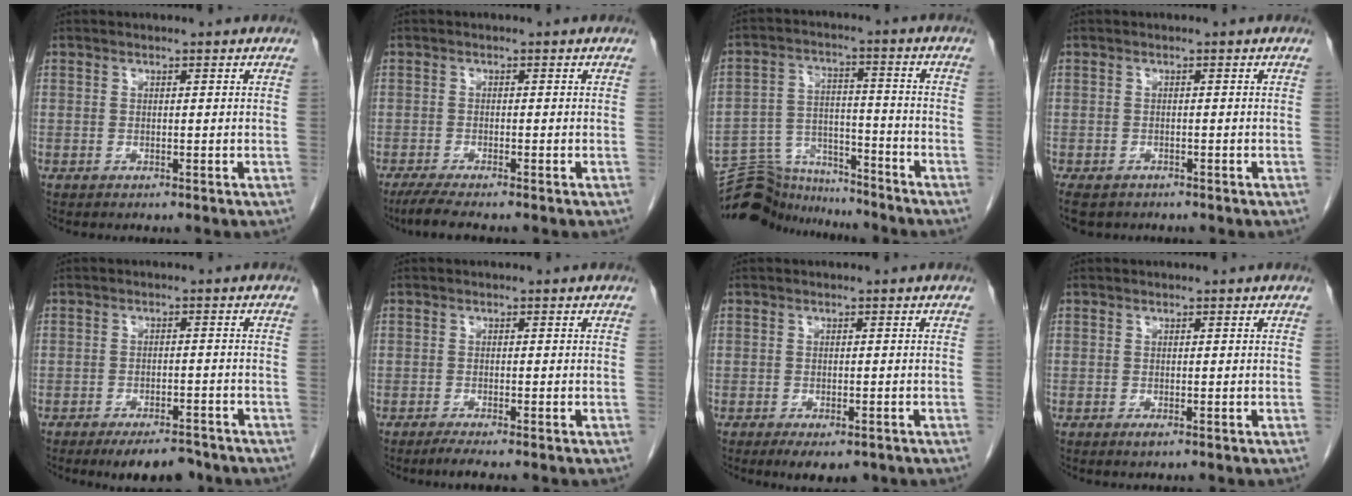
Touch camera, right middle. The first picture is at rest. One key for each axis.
{"total": 4.2, "fx": -3.4, "fy": 0.1, "fz": 2.5, "tx": -0.048, "ty": -0.011, "tz": -0.058}
{"total": 11.8, "fx": -11.6, "fy": 2.2, "fz": 0.4, "tx": -0.014, "ty": 0.036, "tz": -0.197}
{"total": 5.1, "fx": -3.9, "fy": 2.7, "fz": 1.9, "tx": -0.032, "ty": -0.006, "tz": -0.058}
{"total": 6.0, "fx": -4.8, "fy": 2.0, "fz": 3.0, "tx": -0.038, "ty": -0.002, "tz": -0.071}
{"total": 2.1, "fx": -1.6, "fy": -0.4, "fz": 1.3, "tx": -0.029, "ty": -0.007, "tz": -0.031}
{"total": 4.6, "fx": -3.1, "fy": 1.8, "fz": 2.9, "tx": -0.036, "ty": -0.007, "tz": -0.041}
{"total": 0.6, "fx": -0.3, "fy": 0.1, "fz": 0.5, "tx": -0.007, "ty": -0.001, "tz": -0.005}